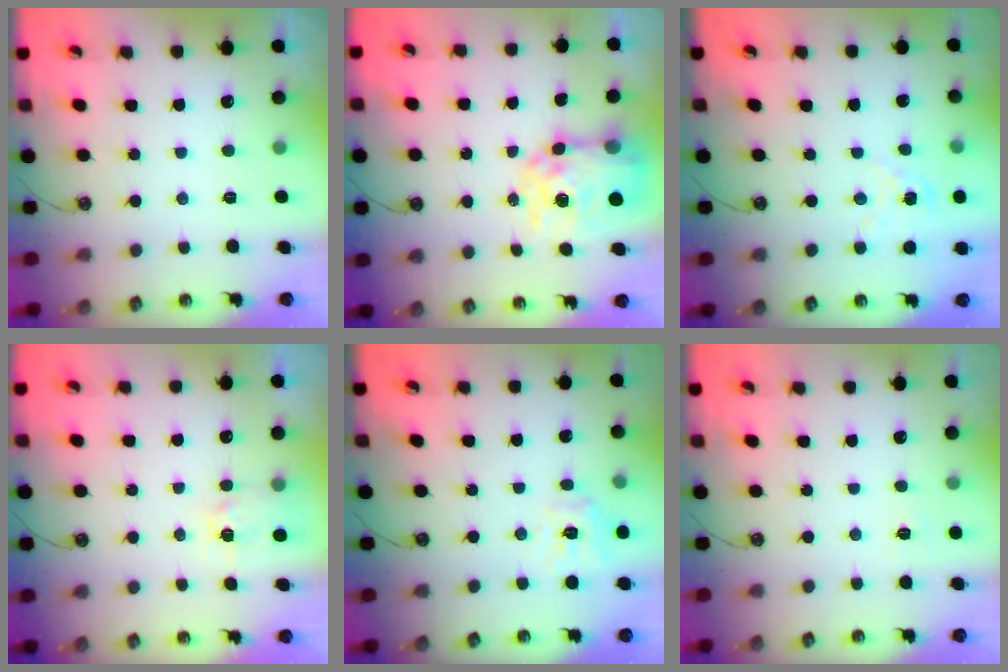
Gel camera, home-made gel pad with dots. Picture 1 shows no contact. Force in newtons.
{"total": 11.8, "press": 11.7, "slide": 1.0}
{"total": 1.2, "press": 1.1, "slide": 0.2}
{"total": 4.4, "press": 4.4, "slide": 0.5}
{"total": 9.9, "press": 9.8, "slide": 0.9}
{"total": 3.7, "press": 3.6, "slide": 0.5}